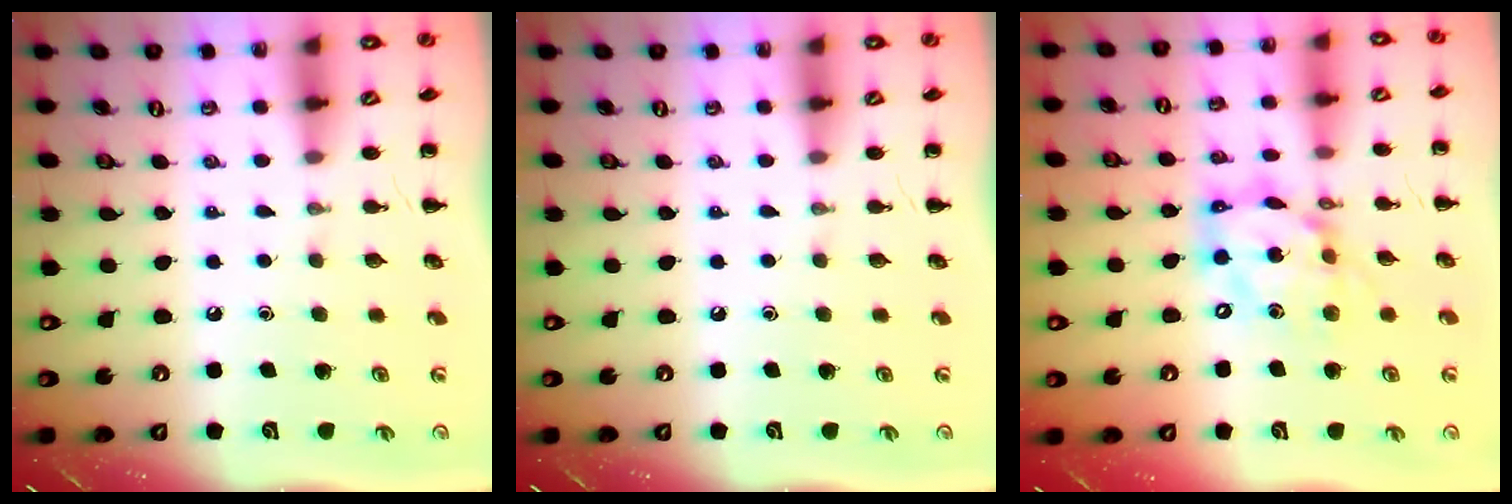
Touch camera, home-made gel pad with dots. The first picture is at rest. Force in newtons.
{"total": 0.0}
{"total": 13.4, "press": 13.0, "slide": 3.6}